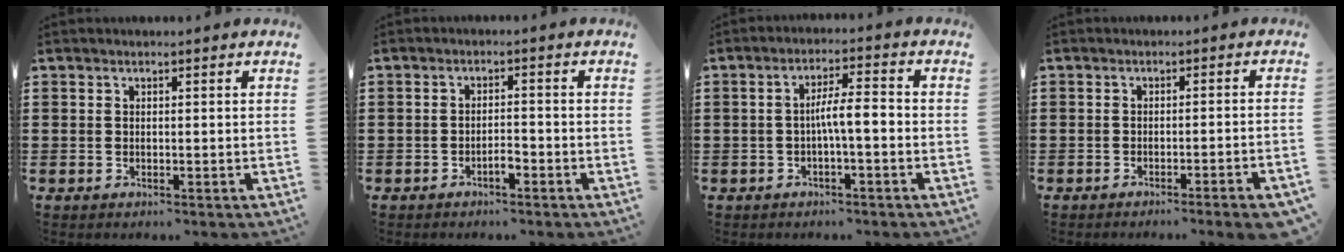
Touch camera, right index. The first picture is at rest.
{"total": 2.2, "force": [-1.4, 0.6, 1.6], "torque": [-0.030, 0.002, -0.027]}
{"total": 4.4, "force": [-0.9, 0.7, 4.2], "torque": [-0.076, 0.006, -0.020]}
{"total": 2.4, "force": [-1.9, -0.3, 1.5], "torque": [-0.024, -0.002, -0.036]}